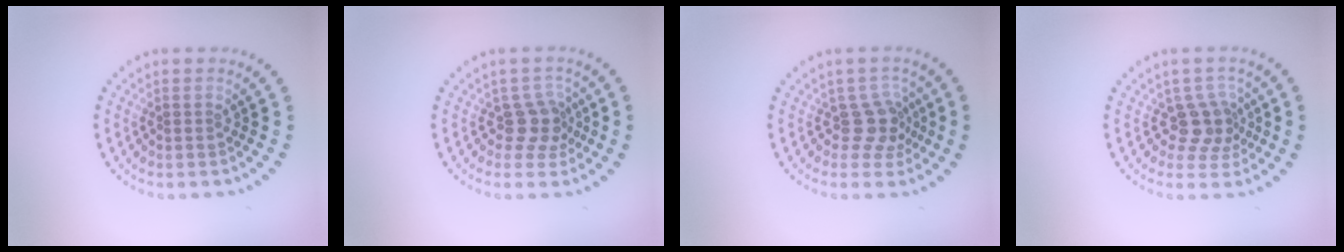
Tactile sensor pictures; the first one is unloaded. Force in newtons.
{"total": 2.5, "press": 1.9, "slide": 1.7}
{"total": 2.6, "press": 2.0, "slide": 1.7}
{"total": 3.0, "press": 2.2, "slide": 2.0}